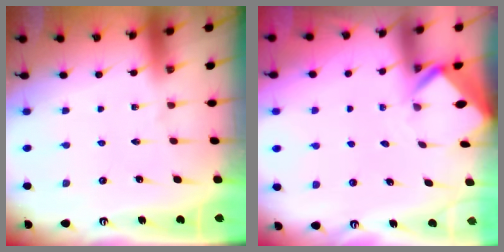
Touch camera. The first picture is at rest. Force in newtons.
{"total": 2.8, "press": 2.8, "slide": 0.2}